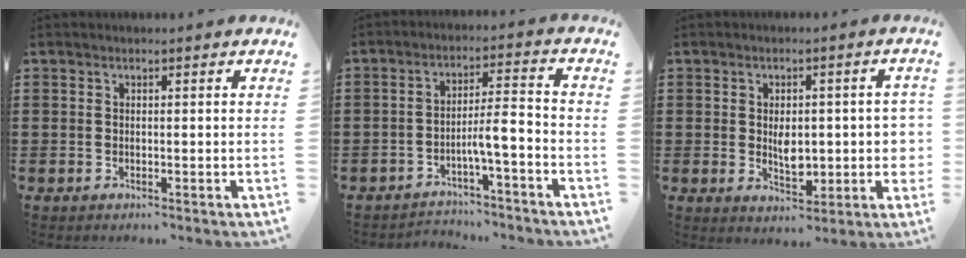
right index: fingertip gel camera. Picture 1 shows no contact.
{"total": 5.4, "force": [-3.0, 1.0, 4.4], "torque": [-0.080, 0.000, -0.059]}
{"total": 5.5, "force": [-0.2, 3.1, 4.6], "torque": [-0.064, -0.002, -0.009]}